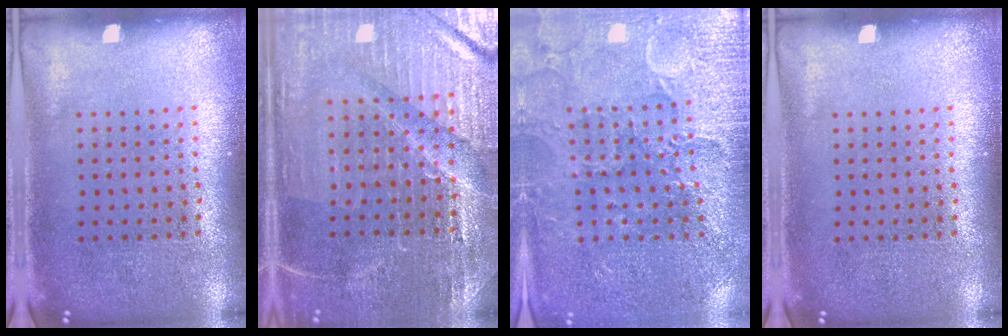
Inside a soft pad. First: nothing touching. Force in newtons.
{"total": 3.5, "press": 3.5, "slide": 0.6}
{"total": 3.2, "press": 3.2, "slide": 0.3}
{"total": 0.0}